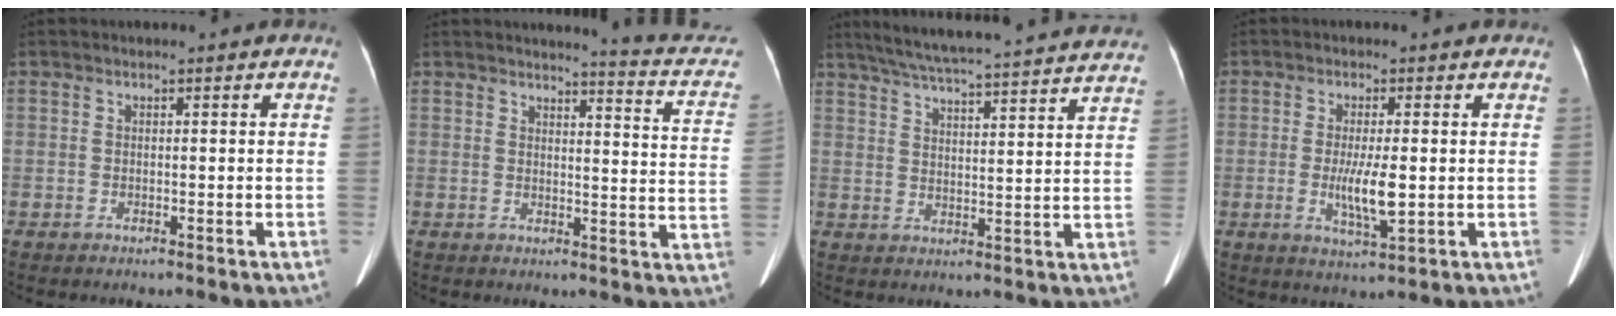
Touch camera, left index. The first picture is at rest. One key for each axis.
{"total": 10.5, "fx": 10.0, "fy": 0.0, "fz": 3.2, "tx": -0.032, "ty": -0.065, "tz": 0.087}
{"total": 26.9, "fx": 24.6, "fy": 0.9, "fz": 10.9, "tx": -0.180, "ty": -0.013, "tz": 0.314}
{"total": 5.4, "fx": -0.4, "fy": 0.9, "fz": 5.4, "tx": -0.105, "ty": -0.012, "tz": -0.004}